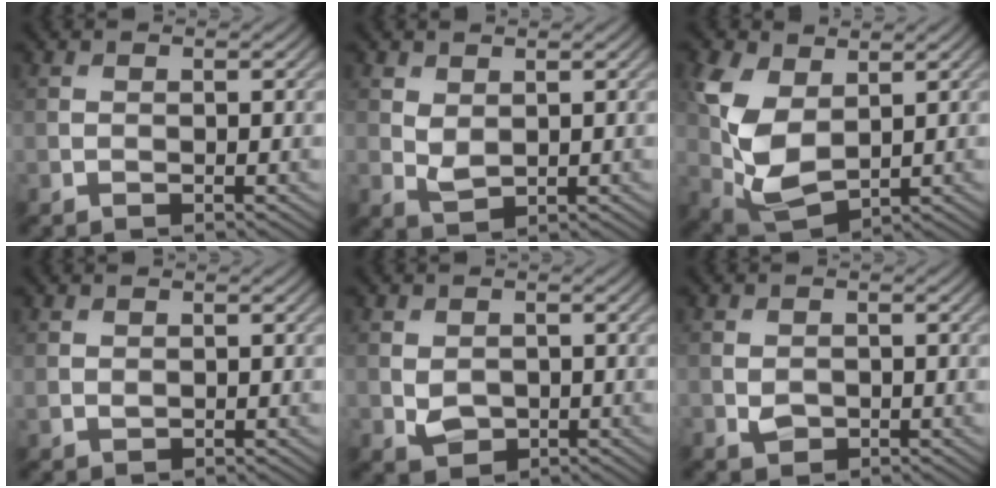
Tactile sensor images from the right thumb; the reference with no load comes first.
{"total": 2.4, "force": [1.0, 1.6, 1.5], "torque": [-0.039, -0.005, 0.023]}
{"total": 9.3, "force": [2.2, 5.6, 7.1], "torque": [-0.196, 0.000, 0.047]}
{"total": 0.7, "force": [0.5, 0.4, 0.4], "torque": [-0.014, -0.004, 0.014]}
{"total": 2.8, "force": [-0.2, 2.2, 1.6], "torque": [-0.037, -0.008, 0.001]}
{"total": 1.6, "force": [-0.3, 1.4, 0.8], "torque": [-0.018, -0.007, -0.007]}